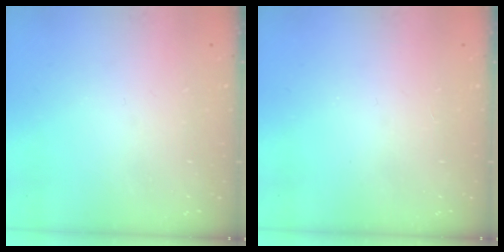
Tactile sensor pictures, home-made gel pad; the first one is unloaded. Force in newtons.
{"total": 2.8, "press": 2.8, "slide": 0.4}